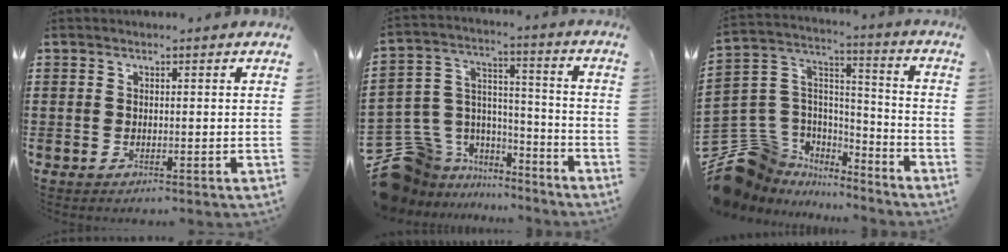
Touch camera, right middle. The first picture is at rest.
{"total": 10.5, "force": [-6.9, 7.8, 1.1], "torque": [-0.068, 0.005, -0.126]}
{"total": 11.2, "force": [-7.9, 7.8, 1.5], "torque": [-0.083, 0.007, -0.151]}